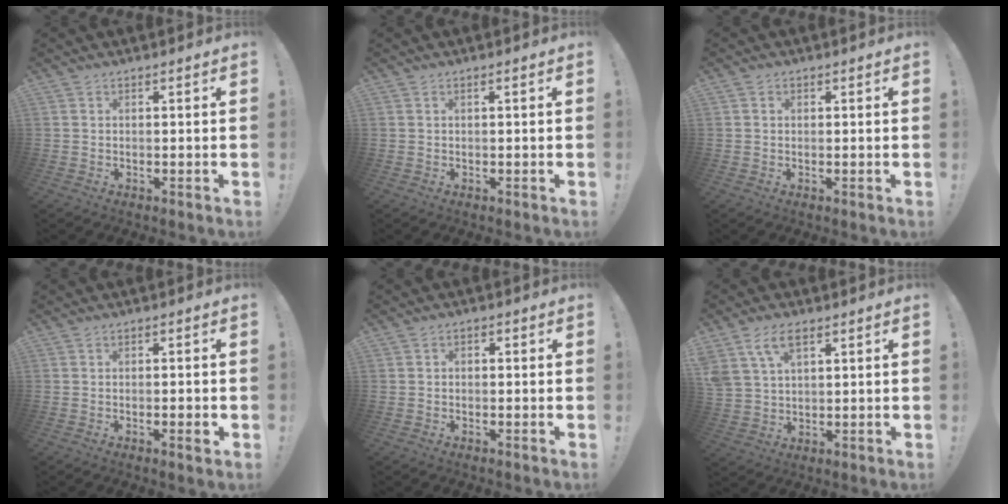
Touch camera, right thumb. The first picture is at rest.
{"total": 0.5, "force": [0.0, -0.1, 0.5], "torque": [-0.013, 0.001, 0.000]}
{"total": 0.8, "force": [0.2, 0.7, 0.1], "torque": [0.005, 0.000, 0.002]}
{"total": 2.2, "force": [-0.5, 0.7, 2.1], "torque": [-0.022, 0.001, -0.010]}
{"total": 1.4, "force": [-0.9, 0.9, 0.7], "torque": [-0.011, 0.006, -0.016]}
{"total": 8.4, "force": [4.5, 4.7, 5.3], "torque": [-0.102, -0.008, 0.087]}